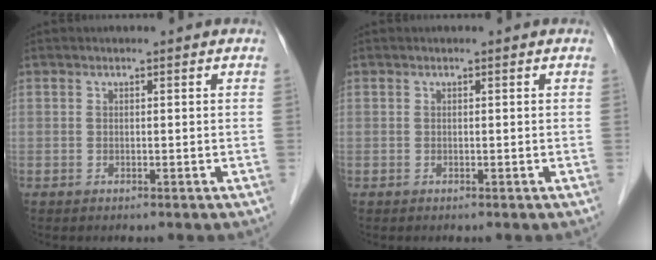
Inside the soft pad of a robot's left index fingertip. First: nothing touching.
{"total": 0.0}